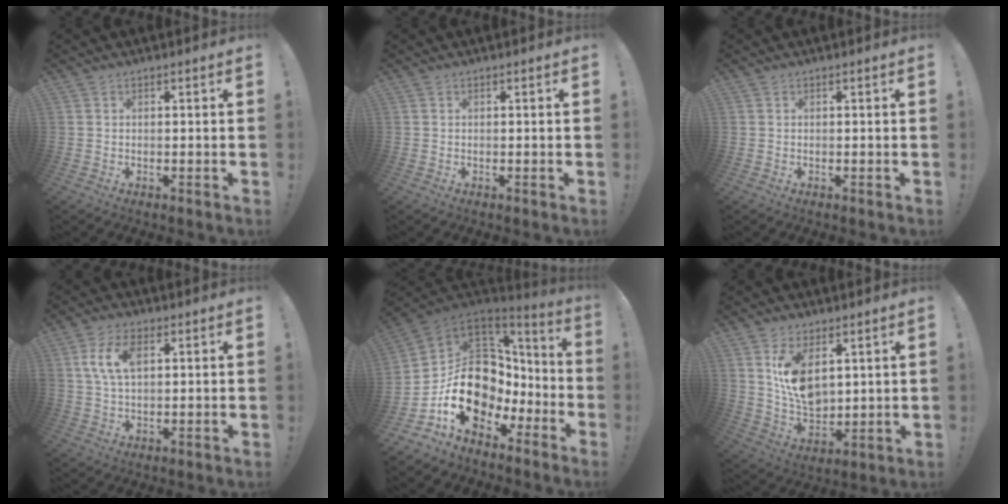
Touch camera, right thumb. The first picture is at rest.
{"total": 0.0}
{"total": 0.0}
{"total": 8.6, "force": [2.5, 4.7, 6.8], "torque": [-0.134, 0.003, 0.044]}
{"total": 18.5, "force": [-2.0, 14.2, 11.6], "torque": [-0.216, 0.002, 0.004]}
{"total": 11.8, "force": [5.0, 7.4, 7.7], "torque": [-0.130, -0.027, 0.094]}